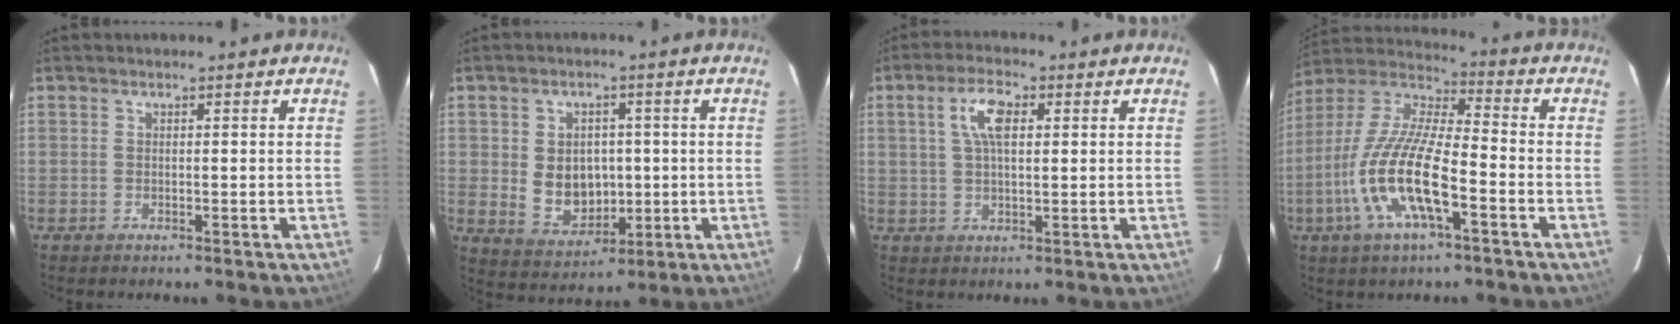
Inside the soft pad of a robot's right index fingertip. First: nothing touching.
{"total": 8.7, "force": [-0.1, 7.0, 5.2], "torque": [-0.107, 0.002, 0.021]}
{"total": 6.2, "force": [2.0, 2.5, 5.3], "torque": [-0.098, 0.012, 0.038]}
{"total": 16.4, "force": [-6.1, 4.3, 14.6], "torque": [-0.301, -0.009, -0.124]}